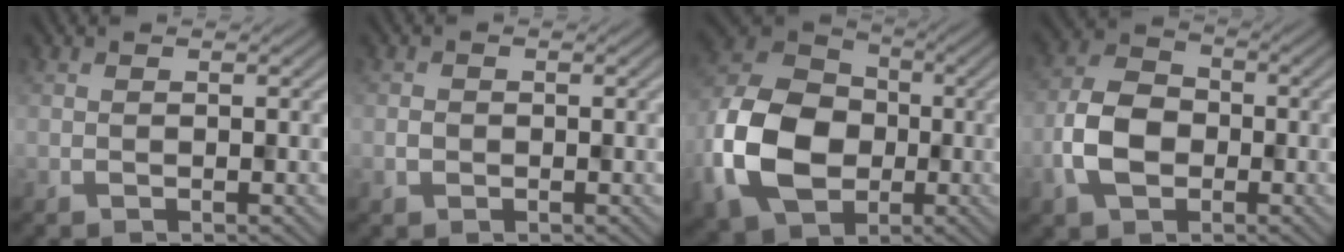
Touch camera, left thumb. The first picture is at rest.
{"total": 0.9, "force": [-0.2, 0.9, 0.1], "torque": [-0.003, -0.002, -0.004]}
{"total": 14.1, "force": [-3.8, 10.5, 8.7], "torque": [-0.224, -0.020, -0.089]}
{"total": 6.7, "force": [-2.3, 4.7, 4.2], "torque": [-0.093, 0.002, -0.052]}